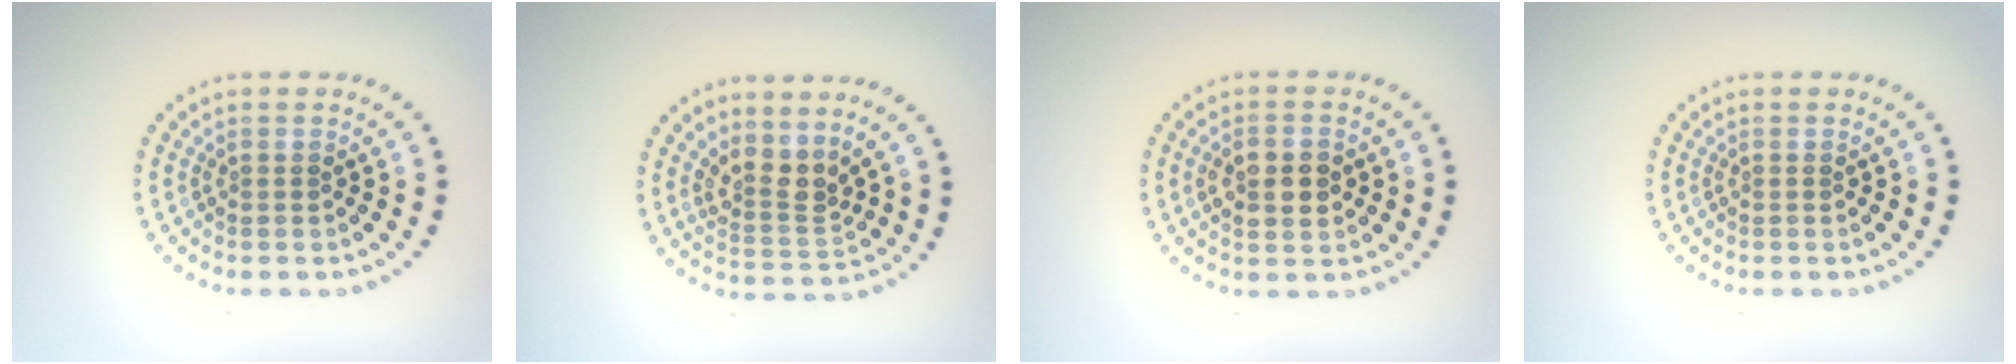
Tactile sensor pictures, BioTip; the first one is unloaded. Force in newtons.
{"total": 2.9, "press": 2.1, "slide": 2.0}
{"total": 2.9, "press": 2.9, "slide": 0.1}
{"total": 0.0}